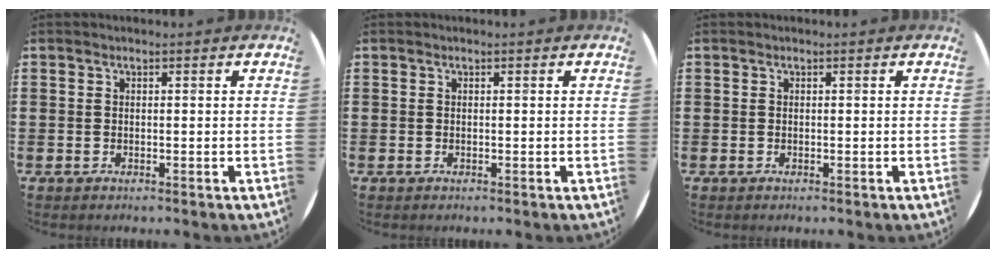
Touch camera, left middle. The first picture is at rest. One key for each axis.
{"total": 0.0}
{"total": 0.0}